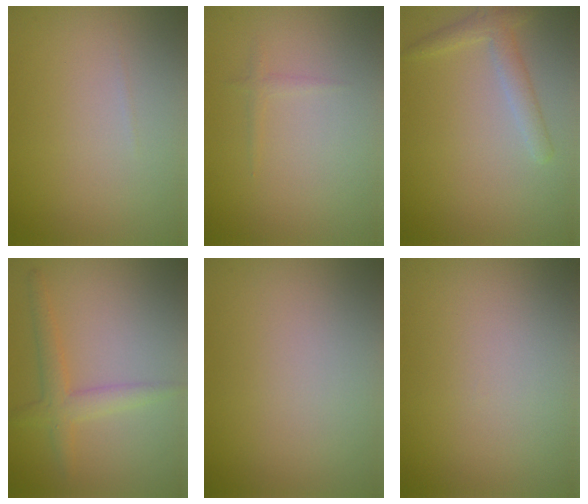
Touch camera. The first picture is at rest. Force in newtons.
{"total": 0.6, "press": 0.6, "slide": 0.0}
{"total": 2.2, "press": 2.2, "slide": 0.1}
{"total": 2.8, "press": 2.8, "slide": 0.2}
{"total": 0.0}
{"total": 0.0}